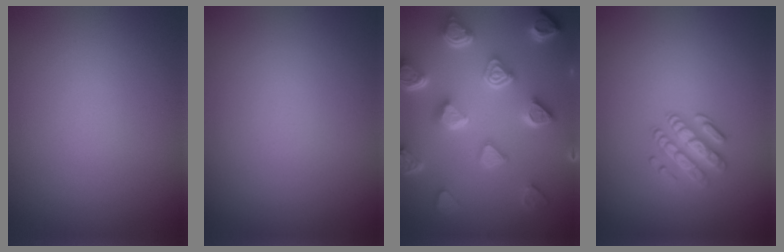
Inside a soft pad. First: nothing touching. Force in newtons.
{"total": 0.0}
{"total": 7.7, "press": 5.9, "slide": 4.9}
{"total": 2.5, "press": 2.4, "slide": 0.6}